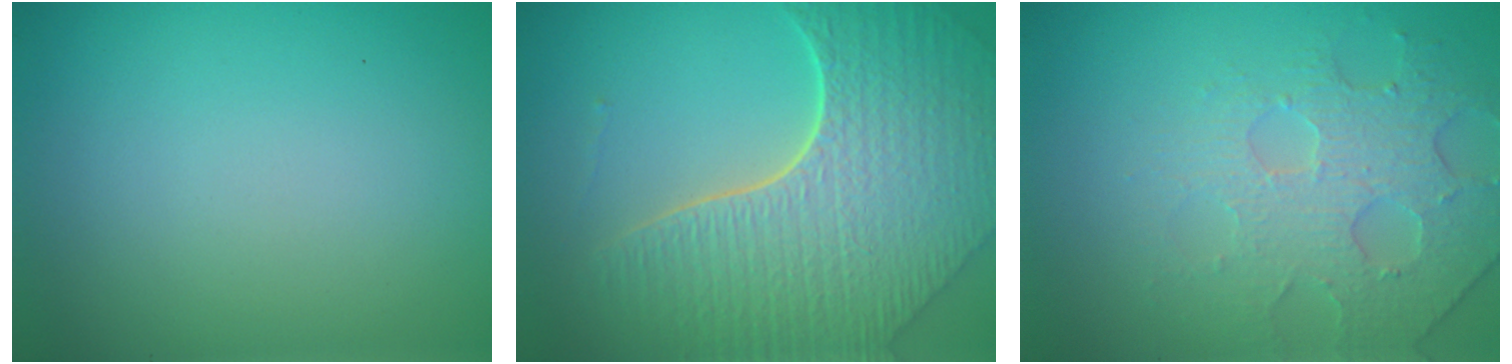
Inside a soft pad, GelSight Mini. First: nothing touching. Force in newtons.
{"total": 8.6, "press": 6.3, "slide": 5.9}
{"total": 3.8, "press": 3.6, "slide": 1.1}